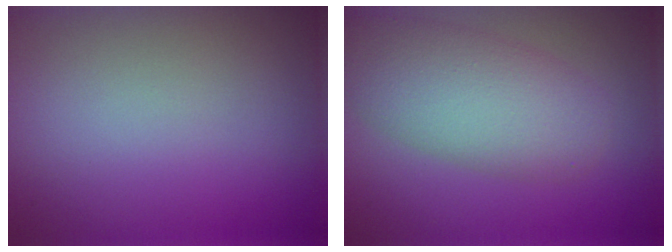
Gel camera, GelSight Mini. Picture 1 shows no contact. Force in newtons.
{"total": 6.5, "press": 6.5, "slide": 0.4}